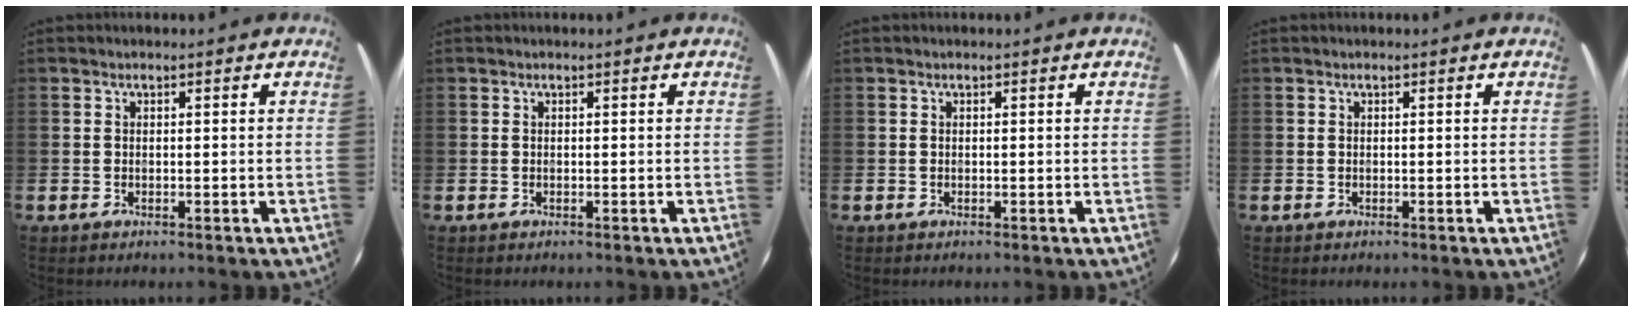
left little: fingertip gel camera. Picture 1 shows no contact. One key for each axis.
{"total": 0.0}
{"total": 0.0}
{"total": 0.0}